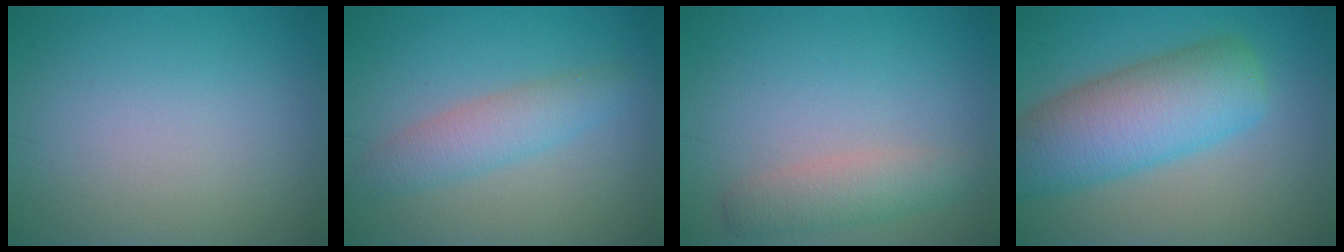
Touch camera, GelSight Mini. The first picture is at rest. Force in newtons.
{"total": 3.2, "press": 3.2, "slide": 0.3}
{"total": 2.7, "press": 2.7, "slide": 0.1}
{"total": 8.6, "press": 8.6, "slide": 0.2}